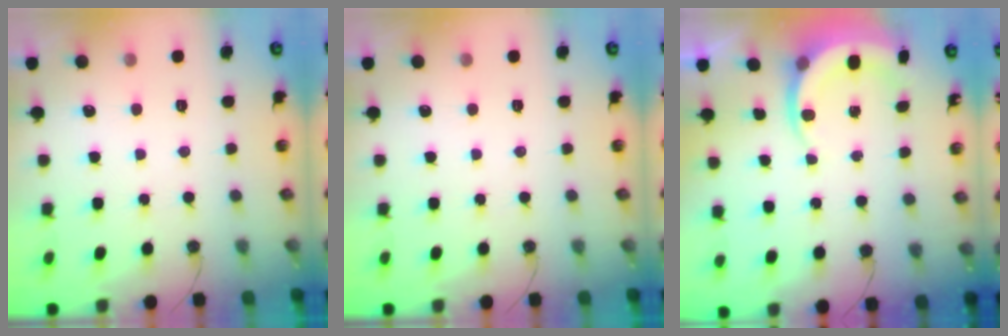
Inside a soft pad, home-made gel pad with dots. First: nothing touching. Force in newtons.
{"total": 0.0}
{"total": 6.1, "press": 5.9, "slide": 1.4}